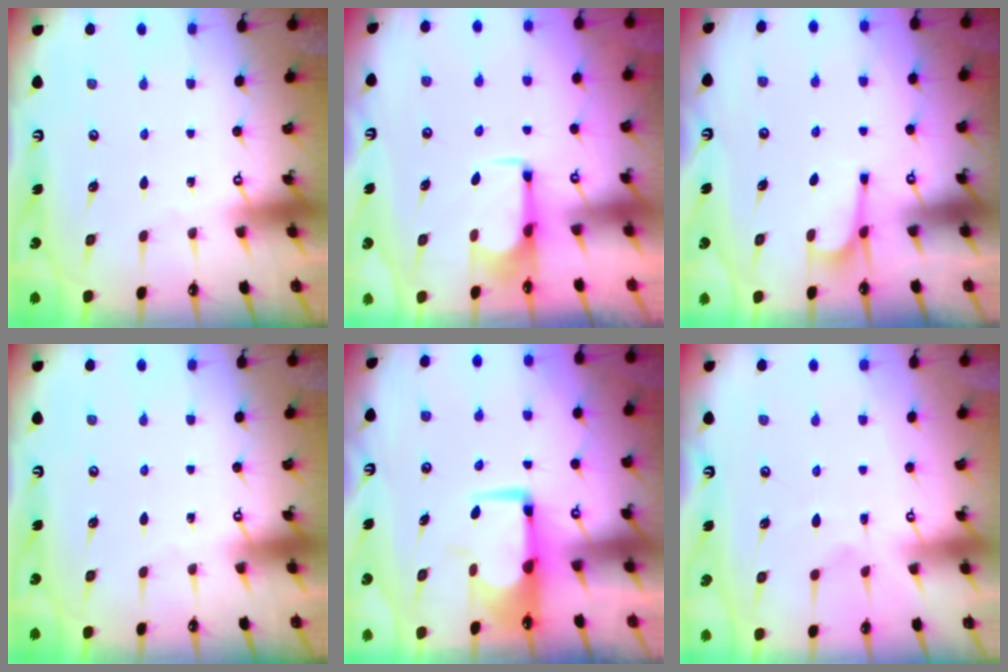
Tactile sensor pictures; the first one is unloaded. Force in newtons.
{"total": 2.5, "press": 2.3, "slide": 0.9}
{"total": 1.2, "press": 1.2, "slide": 0.5}
{"total": 0.0}
{"total": 2.6, "press": 2.4, "slide": 1.0}
{"total": 2.5, "press": 2.1, "slide": 1.3}